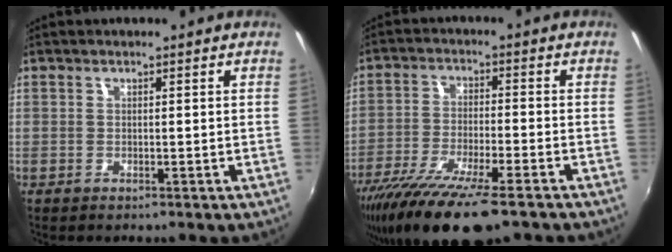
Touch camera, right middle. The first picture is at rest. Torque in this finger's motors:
{"motor_torque": [1.29, -0.85, 0.48, 0.21]}